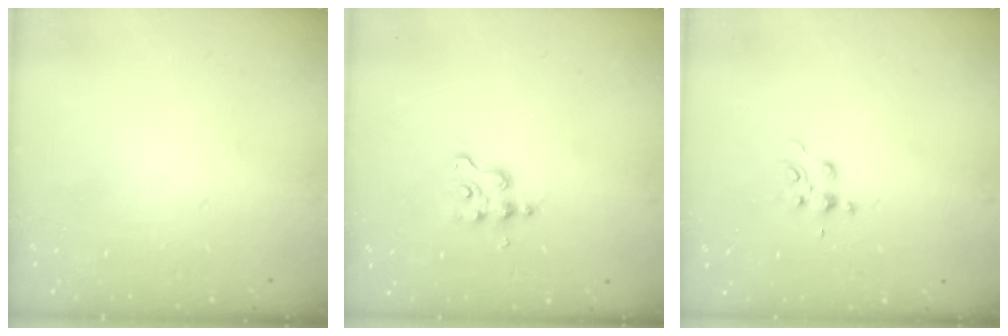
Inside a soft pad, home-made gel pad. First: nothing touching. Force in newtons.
{"total": 2.9, "press": 2.9, "slide": 0.4}
{"total": 5.6, "press": 5.6, "slide": 0.6}